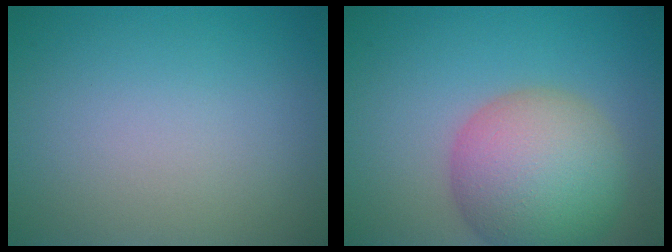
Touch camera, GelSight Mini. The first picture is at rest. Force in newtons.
{"total": 9.4, "press": 9.4, "slide": 0.6}